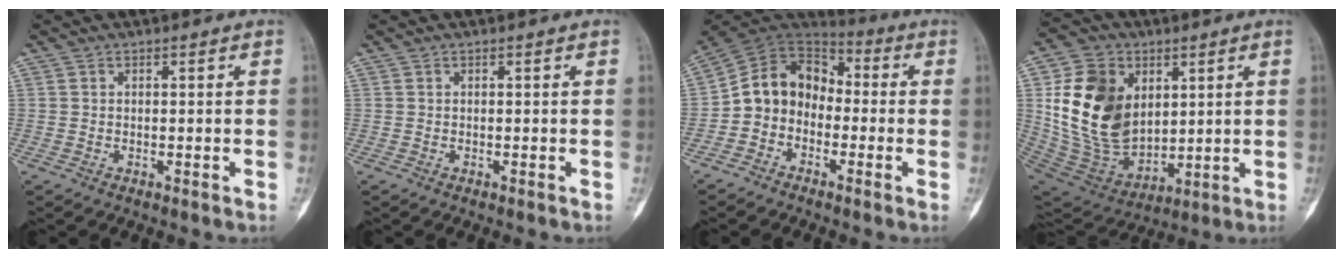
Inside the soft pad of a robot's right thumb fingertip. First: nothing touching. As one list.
[{"total": 0.0}, {"total": 11.8, "force": [-2.3, 9.8, 6.3], "torque": [-0.088, 0.062, -0.058]}, {"total": 20.6, "force": [4.5, 15.0, 13.4], "torque": [-0.229, -0.023, 0.105]}]